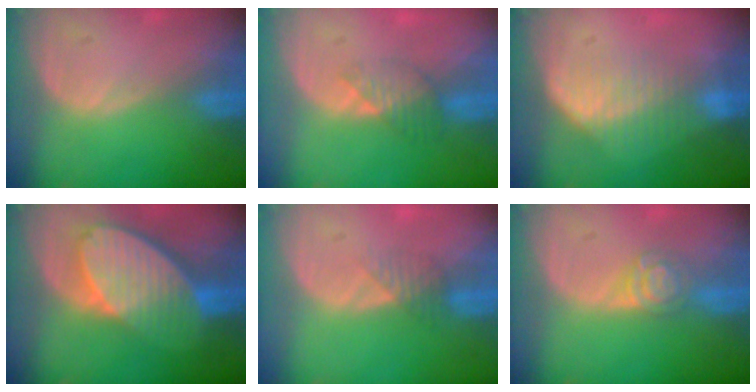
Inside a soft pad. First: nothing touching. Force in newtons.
{"total": 3.5, "press": 3.1, "slide": 1.6}
{"total": 6.5, "press": 6.0, "slide": 2.4}
{"total": 10.3, "press": 9.0, "slide": 5.0}
{"total": 2.3, "press": 2.1, "slide": 1.0}
{"total": 4.3, "press": 3.9, "slide": 1.7}